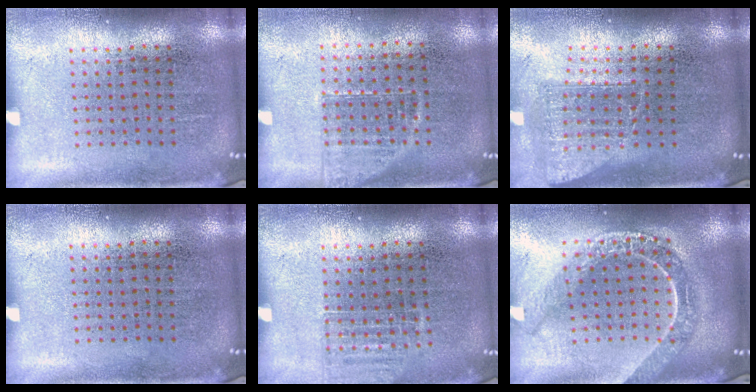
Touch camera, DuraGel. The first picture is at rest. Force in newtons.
{"total": 1.2, "press": 1.0, "slide": 0.7}
{"total": 1.7, "press": 1.3, "slide": 1.0}
{"total": 0.0}
{"total": 0.9, "press": 0.9, "slide": 0.1}
{"total": 2.2, "press": 1.9, "slide": 1.1}